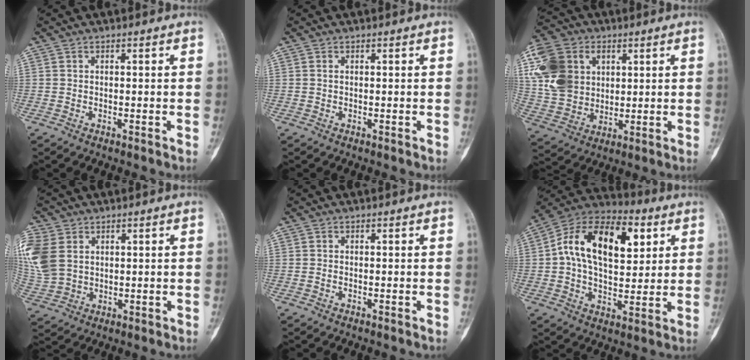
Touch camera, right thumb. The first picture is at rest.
{"total": 0.0}
{"total": 15.6, "force": [4.2, 12.3, 8.6], "torque": [-0.153, 0.004, 0.079]}
{"total": 14.0, "force": [3.9, 10.5, 8.4], "torque": [-0.219, 0.002, 0.087]}
{"total": 0.0}
{"total": 20.2, "force": [5.1, 11.9, 15.5], "torque": [-0.230, 0.010, 0.074]}